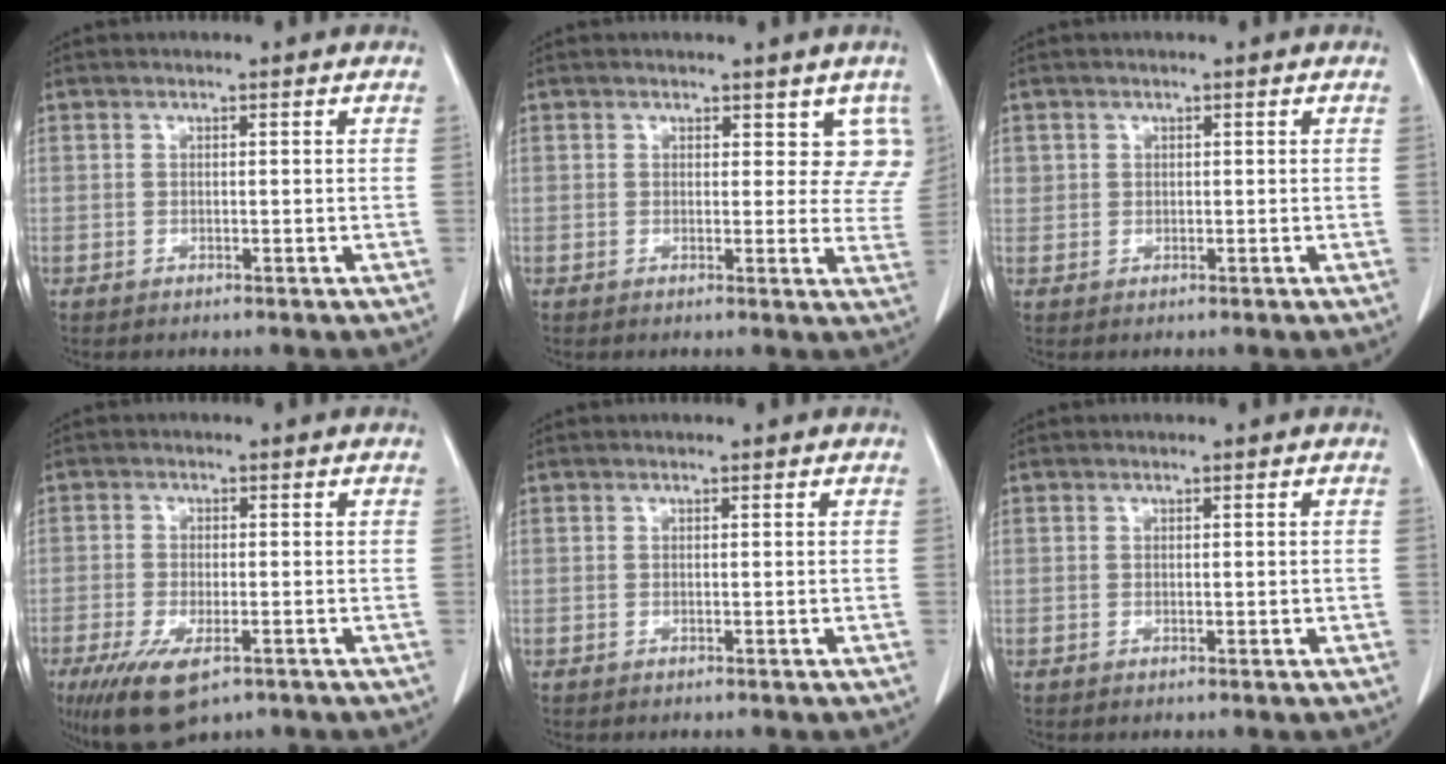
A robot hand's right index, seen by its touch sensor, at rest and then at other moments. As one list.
[{"total": 5.7, "force": [3.9, 3.3, 2.7], "torque": [0.001, -0.009, 0.029]}, {"total": 1.3, "force": [0.5, 1.2, 0.1], "torque": [0.012, 0.006, 0.007]}, {"total": 8.5, "force": [-4.8, 3.1, 6.3], "torque": [-0.116, -0.019, -0.075]}, {"total": 0.0}, {"total": 0.5, "force": [0.0, 0.2, 0.5], "torque": [-0.008, 0.000, 0.005]}]